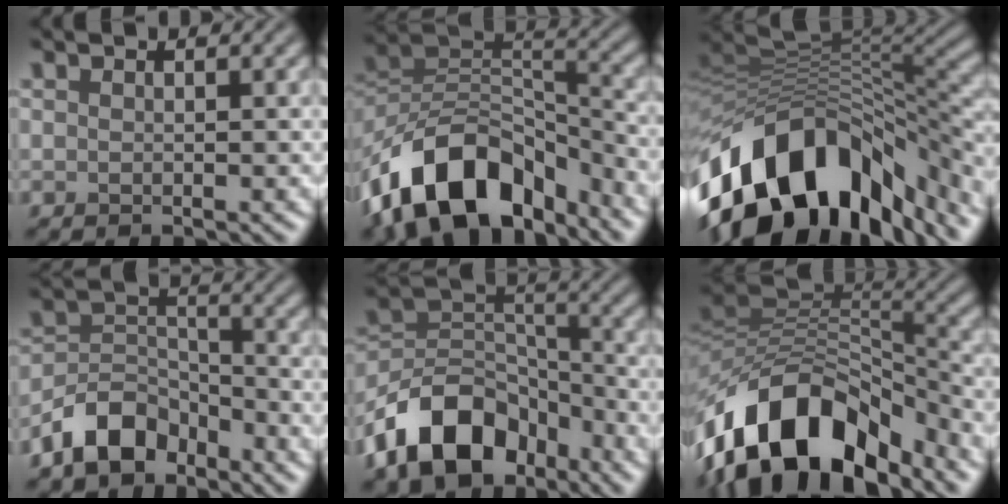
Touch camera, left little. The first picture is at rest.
{"total": 13.4, "force": [-8.5, 7.8, 6.9], "torque": [-0.125, 0.018, -0.166]}
{"total": 15.6, "force": [-7.8, 8.8, 10.2], "torque": [-0.195, 0.016, -0.130]}
{"total": 6.1, "force": [-4.3, 3.4, 2.6], "torque": [-0.043, 0.003, -0.090]}
{"total": 11.0, "force": [-6.7, 6.7, 5.6], "torque": [-0.094, 0.002, -0.137]}
{"total": 12.6, "force": [-7.4, 7.3, 7.2], "torque": [-0.121, 0.015, -0.135]}